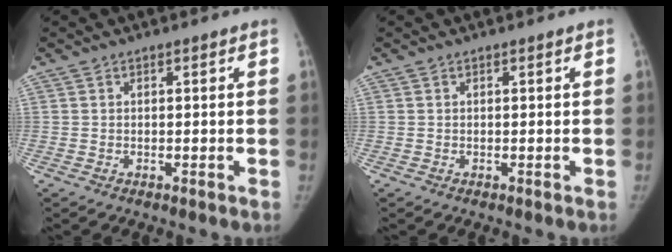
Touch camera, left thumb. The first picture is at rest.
{"total": 0.0}